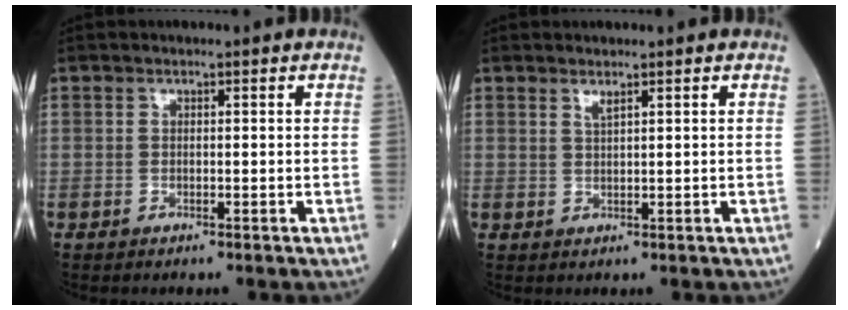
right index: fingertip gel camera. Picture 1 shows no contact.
{"total": 1.1, "force": [0.9, -0.1, 0.6], "torque": [-0.014, -0.005, 0.018]}